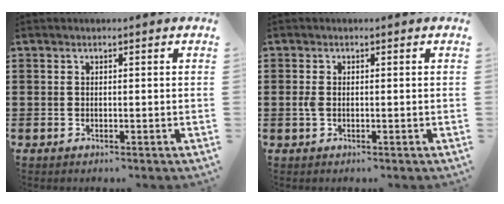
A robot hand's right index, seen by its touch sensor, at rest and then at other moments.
{"total": 1.6, "force": [-0.2, 0.9, 1.3], "torque": [-0.034, 0.001, -0.006]}